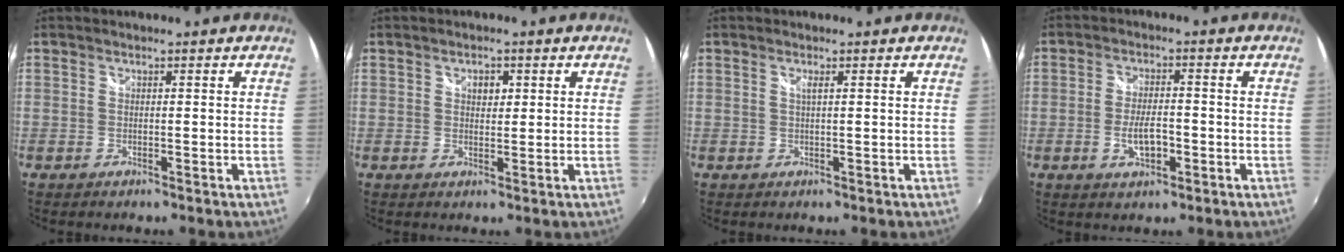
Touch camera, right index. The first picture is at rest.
{"total": 2.1, "force": [0.8, 1.4, 1.3], "torque": [-0.017, 0.006, 0.012]}
{"total": 0.9, "force": [0.4, -0.4, 0.8], "torque": [-0.015, 0.000, 0.005]}
{"total": 5.4, "force": [-1.9, 2.2, 4.6], "torque": [-0.092, -0.002, -0.030]}